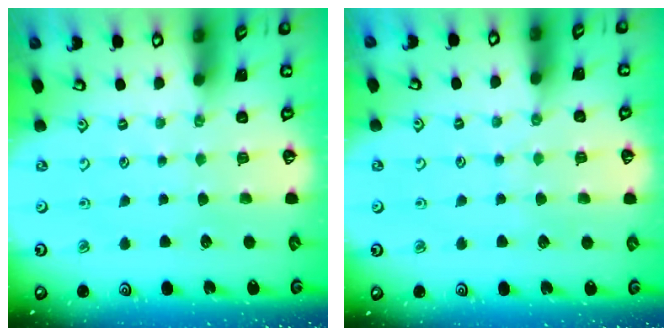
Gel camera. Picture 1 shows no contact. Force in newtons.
{"total": 3.9, "press": 3.8, "slide": 0.6}